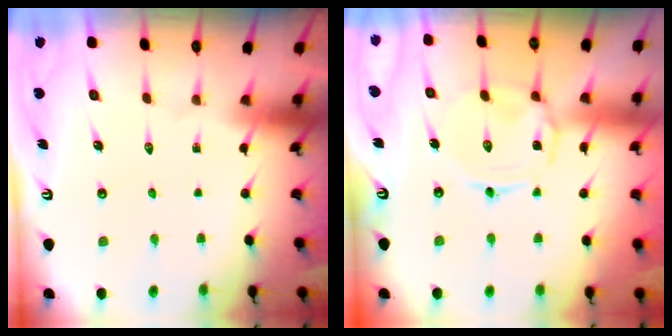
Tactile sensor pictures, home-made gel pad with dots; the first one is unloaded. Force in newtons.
{"total": 2.9, "press": 2.9, "slide": 0.5}